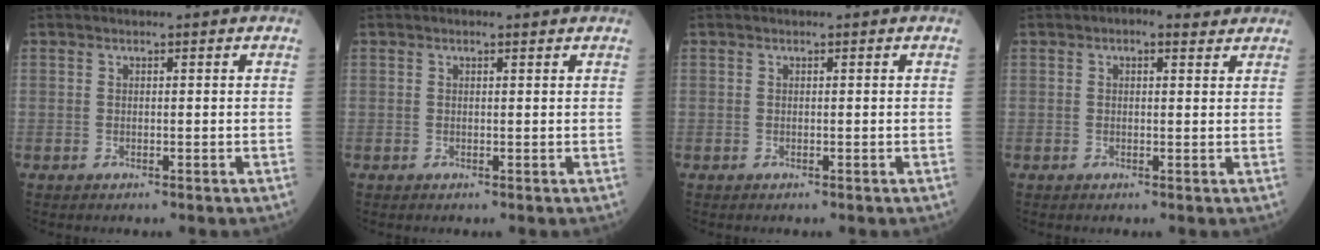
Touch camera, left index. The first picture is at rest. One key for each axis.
{"total": 0.7, "fx": 0.5, "fy": 0.2, "fz": 0.4, "tx": -0.014, "ty": 0.002, "tz": 0.005}
{"total": 0.0}
{"total": 3.1, "fx": 2.0, "fy": 1.5, "fz": 1.8, "tx": -0.032, "ty": 0.023, "tz": 0.027}